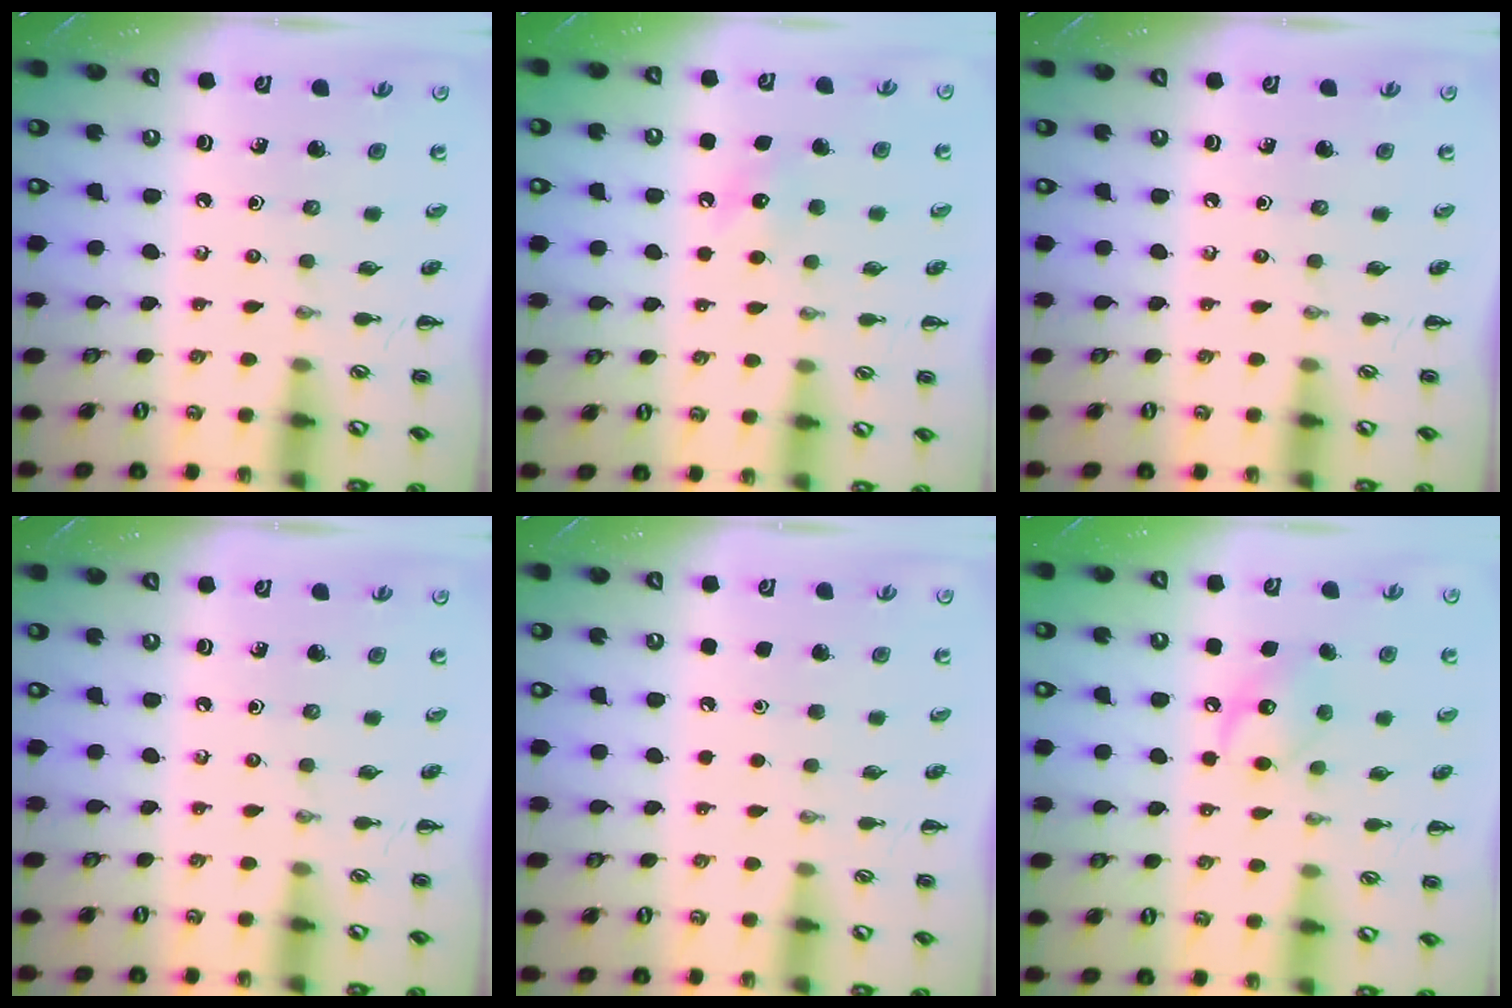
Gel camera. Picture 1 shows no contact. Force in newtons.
{"total": 5.2, "press": 5.0, "slide": 1.4}
{"total": 0.0}
{"total": 0.0}
{"total": 1.7, "press": 1.7, "slide": 0.1}
{"total": 9.6, "press": 9.6, "slide": 1.0}